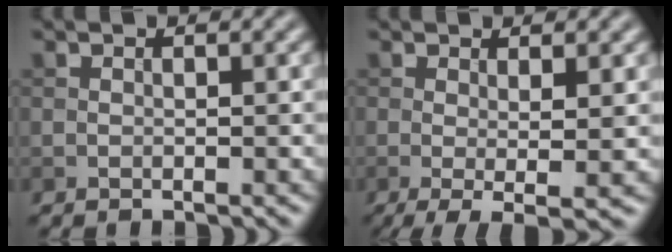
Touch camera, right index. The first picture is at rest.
{"total": 4.4, "force": [-0.5, 1.0, 4.2], "torque": [-0.065, -0.008, -0.009]}